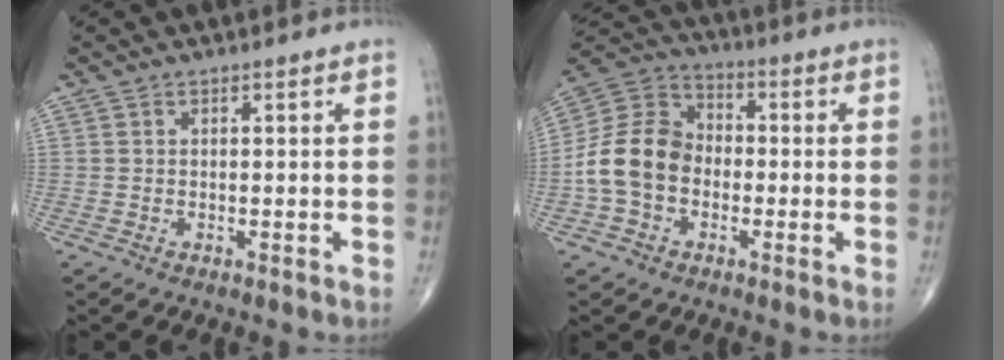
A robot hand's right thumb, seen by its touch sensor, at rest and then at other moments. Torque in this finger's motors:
{"motor_torque": [1.39, 2.15, 1.01, -0.88, 0.12]}